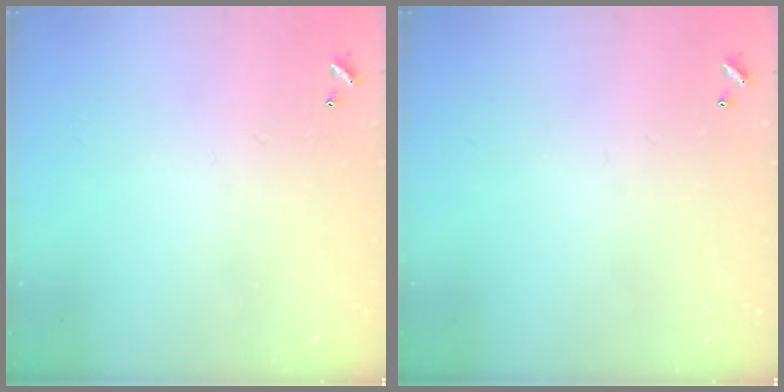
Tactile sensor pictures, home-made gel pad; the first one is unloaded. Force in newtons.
{"total": 0.0}